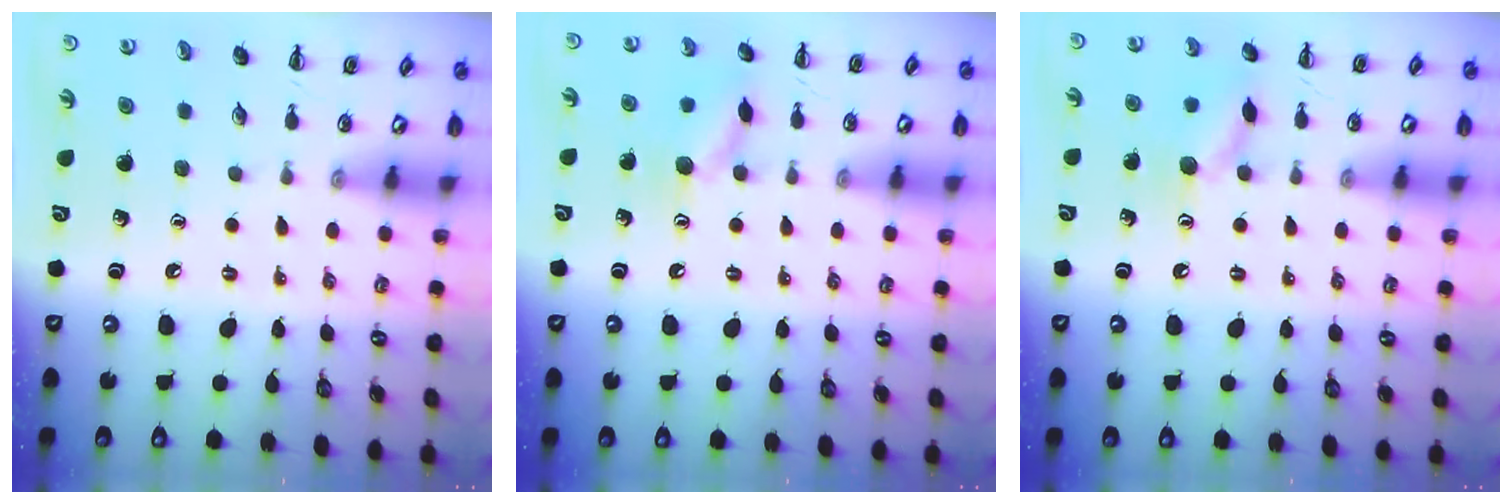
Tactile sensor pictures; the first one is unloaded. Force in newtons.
{"total": 9.5, "press": 9.5, "slide": 0.5}
{"total": 9.5, "press": 9.5, "slide": 0.5}